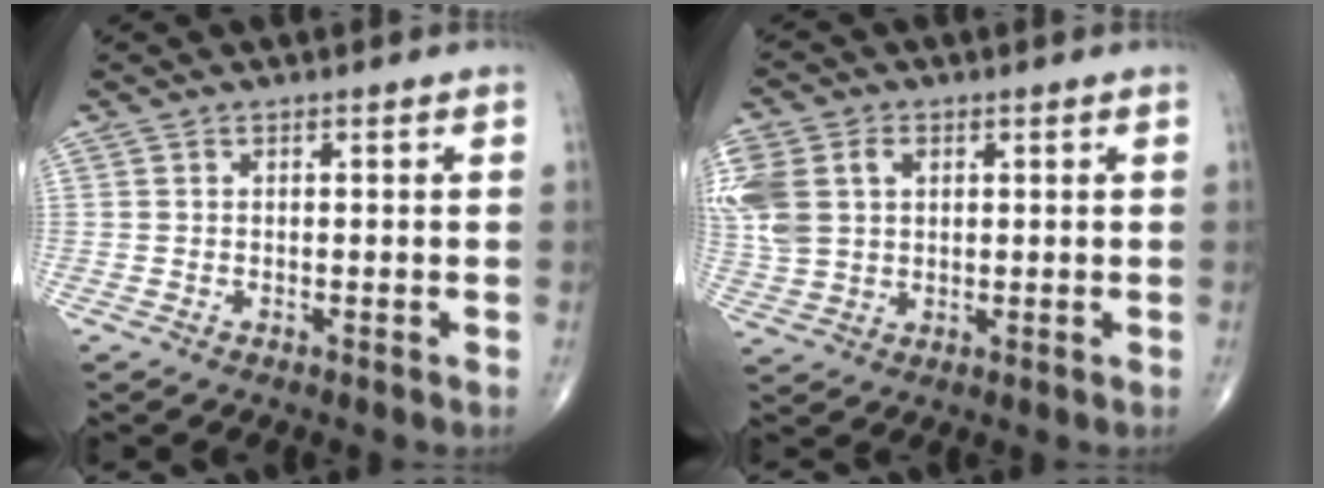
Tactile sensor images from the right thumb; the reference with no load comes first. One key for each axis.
{"total": 14.6, "fx": 3.6, "fy": 11.1, "fz": 8.7, "tx": -0.229, "ty": 0.022, "tz": 0.077}